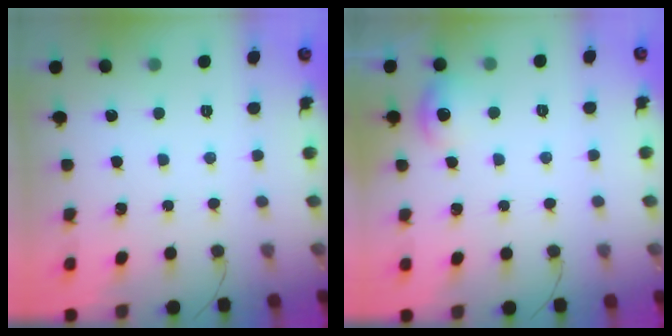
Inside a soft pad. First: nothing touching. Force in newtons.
{"total": 6.8, "press": 6.6, "slide": 1.7}